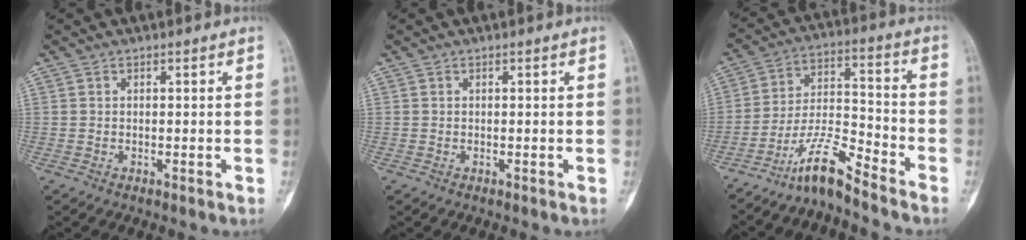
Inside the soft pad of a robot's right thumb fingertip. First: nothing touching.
{"total": 0.0}
{"total": 9.3, "force": [-7.9, 0.7, 4.9], "torque": [-0.098, 0.074, -0.151]}